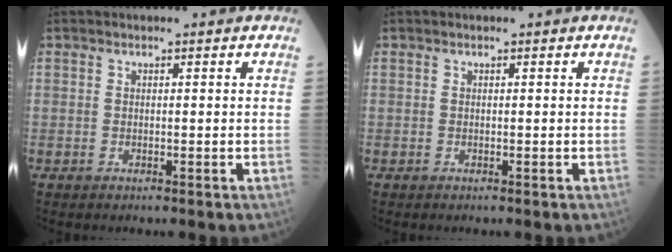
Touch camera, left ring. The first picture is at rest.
{"total": 0.0}